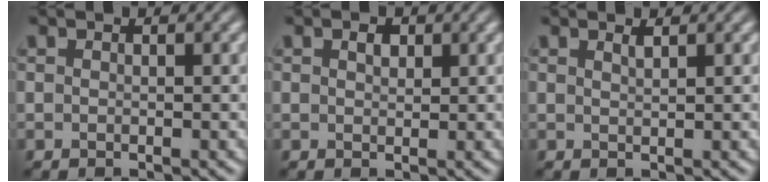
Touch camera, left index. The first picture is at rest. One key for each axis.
{"total": 1.1, "fx": 0.6, "fy": 0.7, "fz": 0.7, "tx": -0.012, "ty": 0.000, "tz": 0.010}
{"total": 0.8, "fx": 0.7, "fy": 0.2, "fz": 0.4, "tx": -0.003, "ty": 0.000, "tz": 0.012}